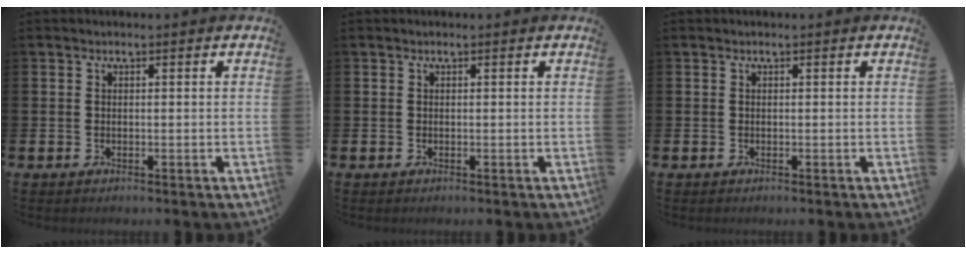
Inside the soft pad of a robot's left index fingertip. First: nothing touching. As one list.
[{"total": 0.0}, {"total": 0.0}]